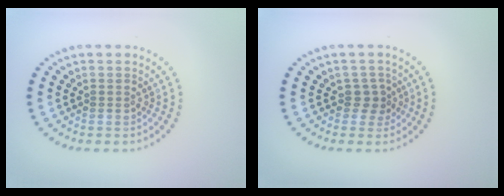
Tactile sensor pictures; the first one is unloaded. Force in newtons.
{"total": 1.6, "press": 1.2, "slide": 1.0}